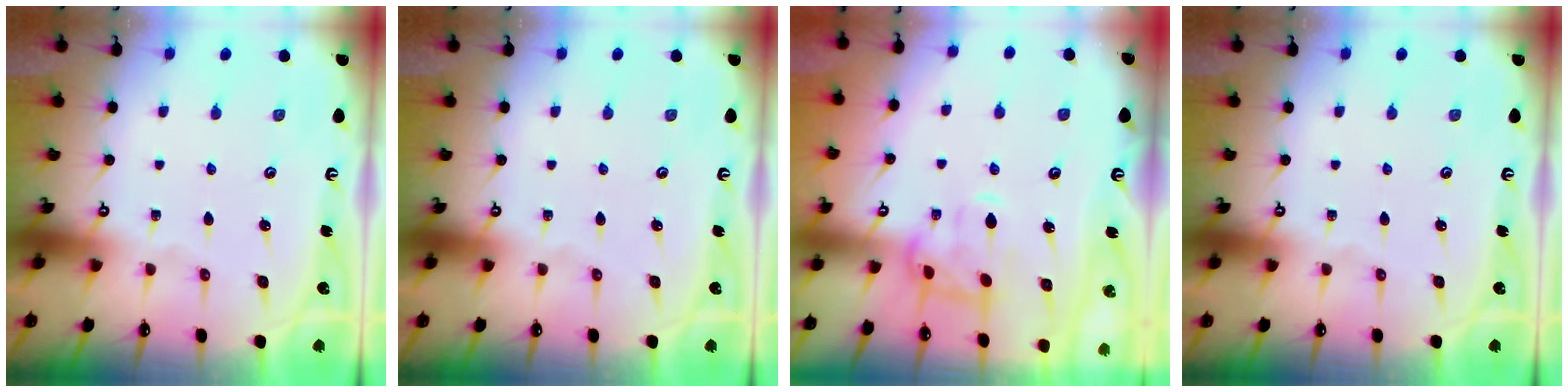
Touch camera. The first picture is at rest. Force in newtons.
{"total": 0.0}
{"total": 2.5, "press": 2.4, "slide": 0.6}
{"total": 0.0}